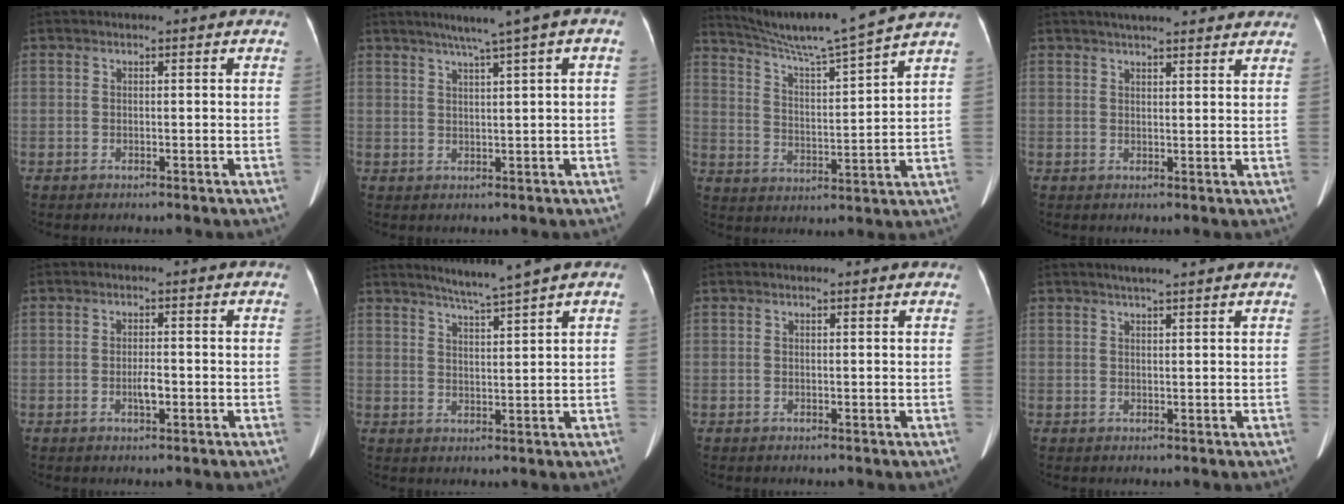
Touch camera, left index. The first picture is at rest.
{"total": 6.5, "force": [3.3, -0.4, 5.6], "torque": [-0.083, 0.025, 0.050]}
{"total": 13.9, "force": [12.5, -2.5, 5.6], "torque": [-0.104, -0.017, 0.199]}
{"total": 12.3, "force": [10.7, 2.4, 5.7], "torque": [-0.062, 0.028, 0.129]}
{"total": 2.0, "force": [-0.9, 0.5, 1.8], "torque": [-0.034, -0.004, -0.014]}
{"total": 5.2, "force": [4.3, -1.4, 2.5], "torque": [-0.045, -0.004, 0.078]}
{"total": 1.8, "force": [1.6, 0.5, 0.6], "torque": [-0.013, 0.014, 0.015]}
{"total": 5.5, "force": [4.7, 0.3, 2.9], "torque": [-0.041, 0.023, 0.064]}